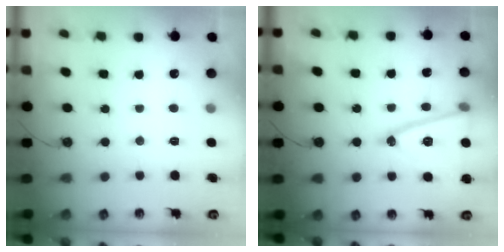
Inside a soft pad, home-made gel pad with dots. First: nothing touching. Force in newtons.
{"total": 17.6, "press": 17.3, "slide": 3.5}